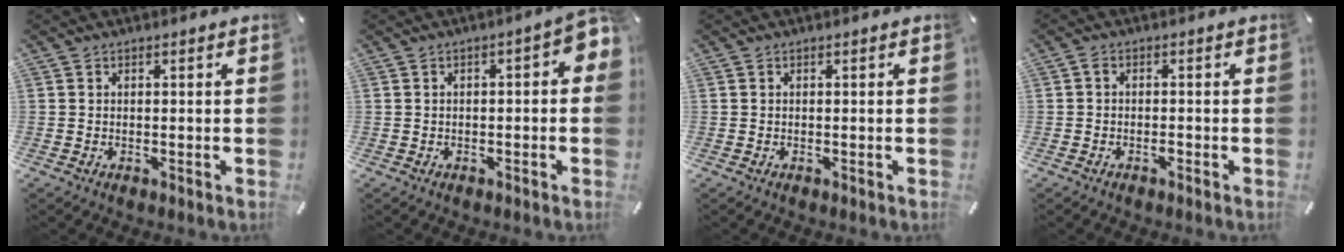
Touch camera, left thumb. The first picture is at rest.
{"total": 4.3, "force": [-0.7, 1.8, 3.9], "torque": [-0.060, 0.011, -0.014]}
{"total": 0.0}
{"total": 1.4, "force": [-0.7, 0.6, 1.0], "torque": [-0.020, 0.002, -0.014]}